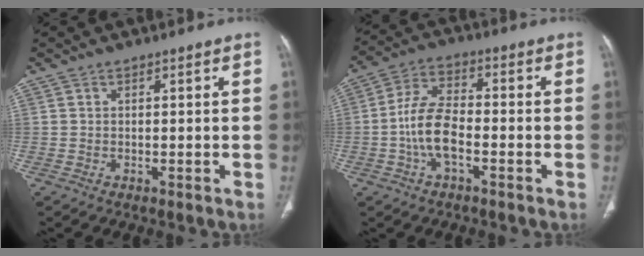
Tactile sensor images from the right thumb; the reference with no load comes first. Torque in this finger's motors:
{"motor_torque": [2.22, 2.12, 1.02, -0.92, 0.10]}